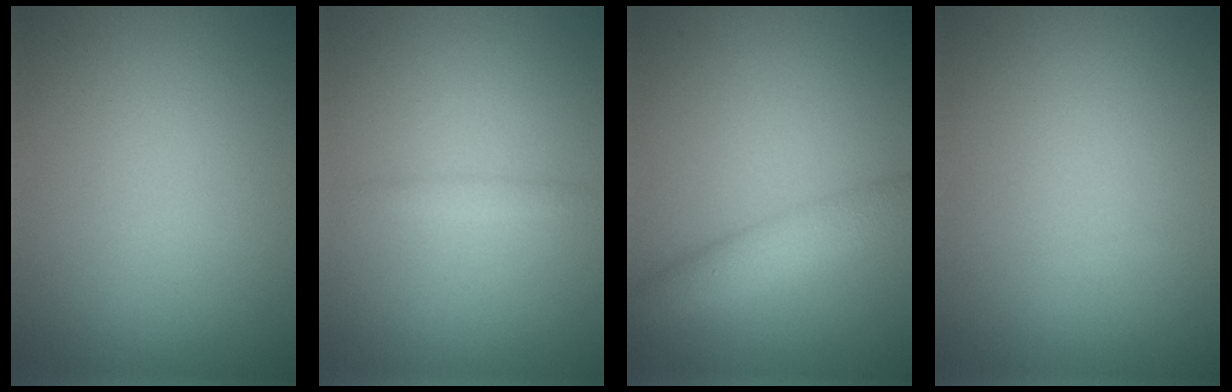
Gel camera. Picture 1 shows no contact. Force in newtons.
{"total": 0.8, "press": 0.8, "slide": 0.0}
{"total": 3.6, "press": 3.6, "slide": 0.1}
{"total": 0.0}